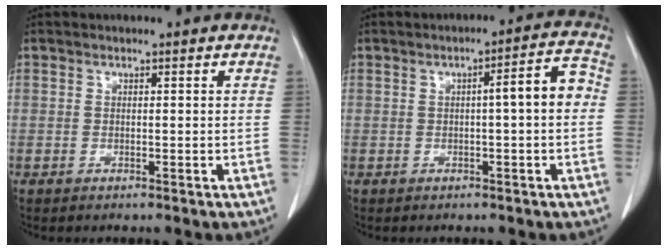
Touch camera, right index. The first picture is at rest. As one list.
[{"total": 5.6, "force": [-0.1, 0.5, 5.5], "torque": [-0.072, 0.017, -0.005]}]